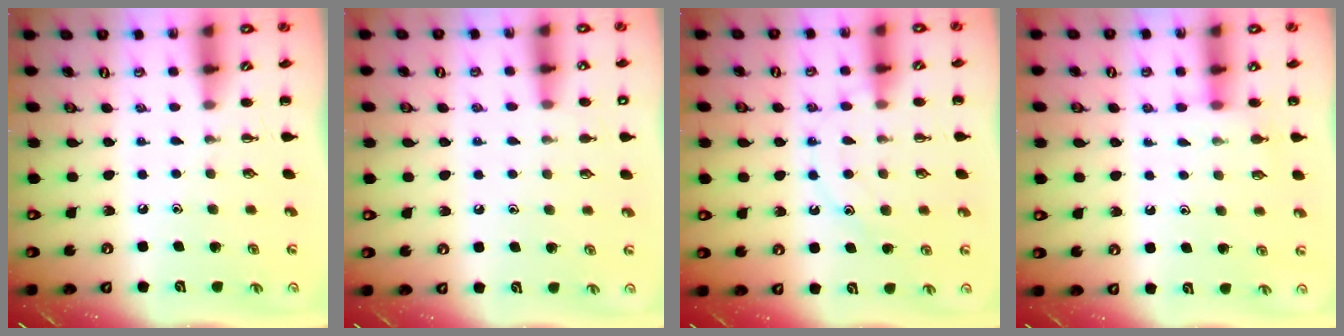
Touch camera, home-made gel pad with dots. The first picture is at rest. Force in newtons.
{"total": 7.4, "press": 7.0, "slide": 2.2}
{"total": 11.2, "press": 11.2, "slide": 0.6}
{"total": 4.8, "press": 4.6, "slide": 1.4}